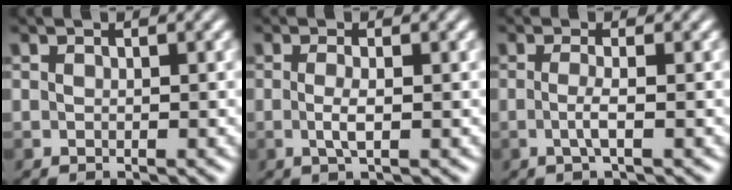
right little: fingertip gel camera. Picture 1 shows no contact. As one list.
[{"total": 1.6, "force": [-0.4, 0.2, 1.5], "torque": [-0.037, 0.000, -0.006]}, {"total": 1.4, "force": [-0.5, -0.3, 1.2], "torque": [-0.030, 0.001, -0.010]}]